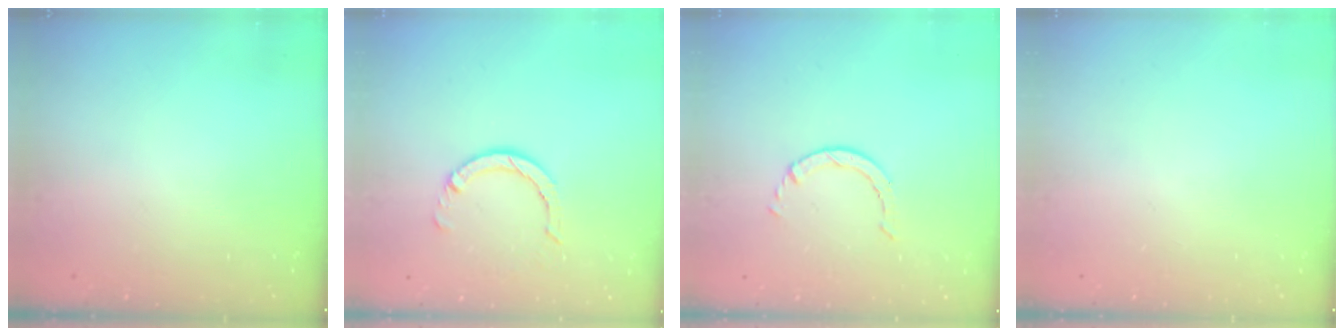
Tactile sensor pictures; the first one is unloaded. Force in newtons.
{"total": 5.2, "press": 5.2, "slide": 0.4}
{"total": 0.8, "press": 0.7, "slide": 0.1}
{"total": 0.0}